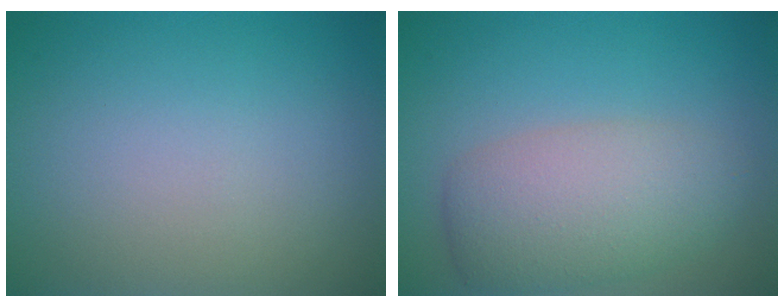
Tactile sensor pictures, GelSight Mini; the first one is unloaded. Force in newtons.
{"total": 5.3, "press": 5.3, "slide": 0.3}